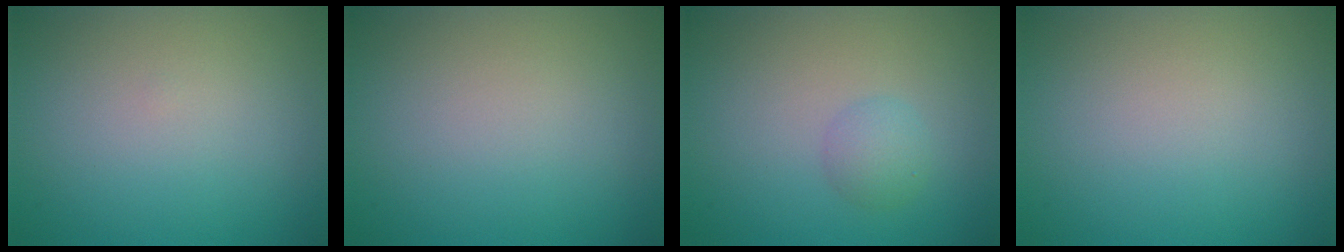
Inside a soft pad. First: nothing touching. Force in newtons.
{"total": 0.0}
{"total": 1.7, "press": 1.7, "slide": 0.1}
{"total": 0.0}